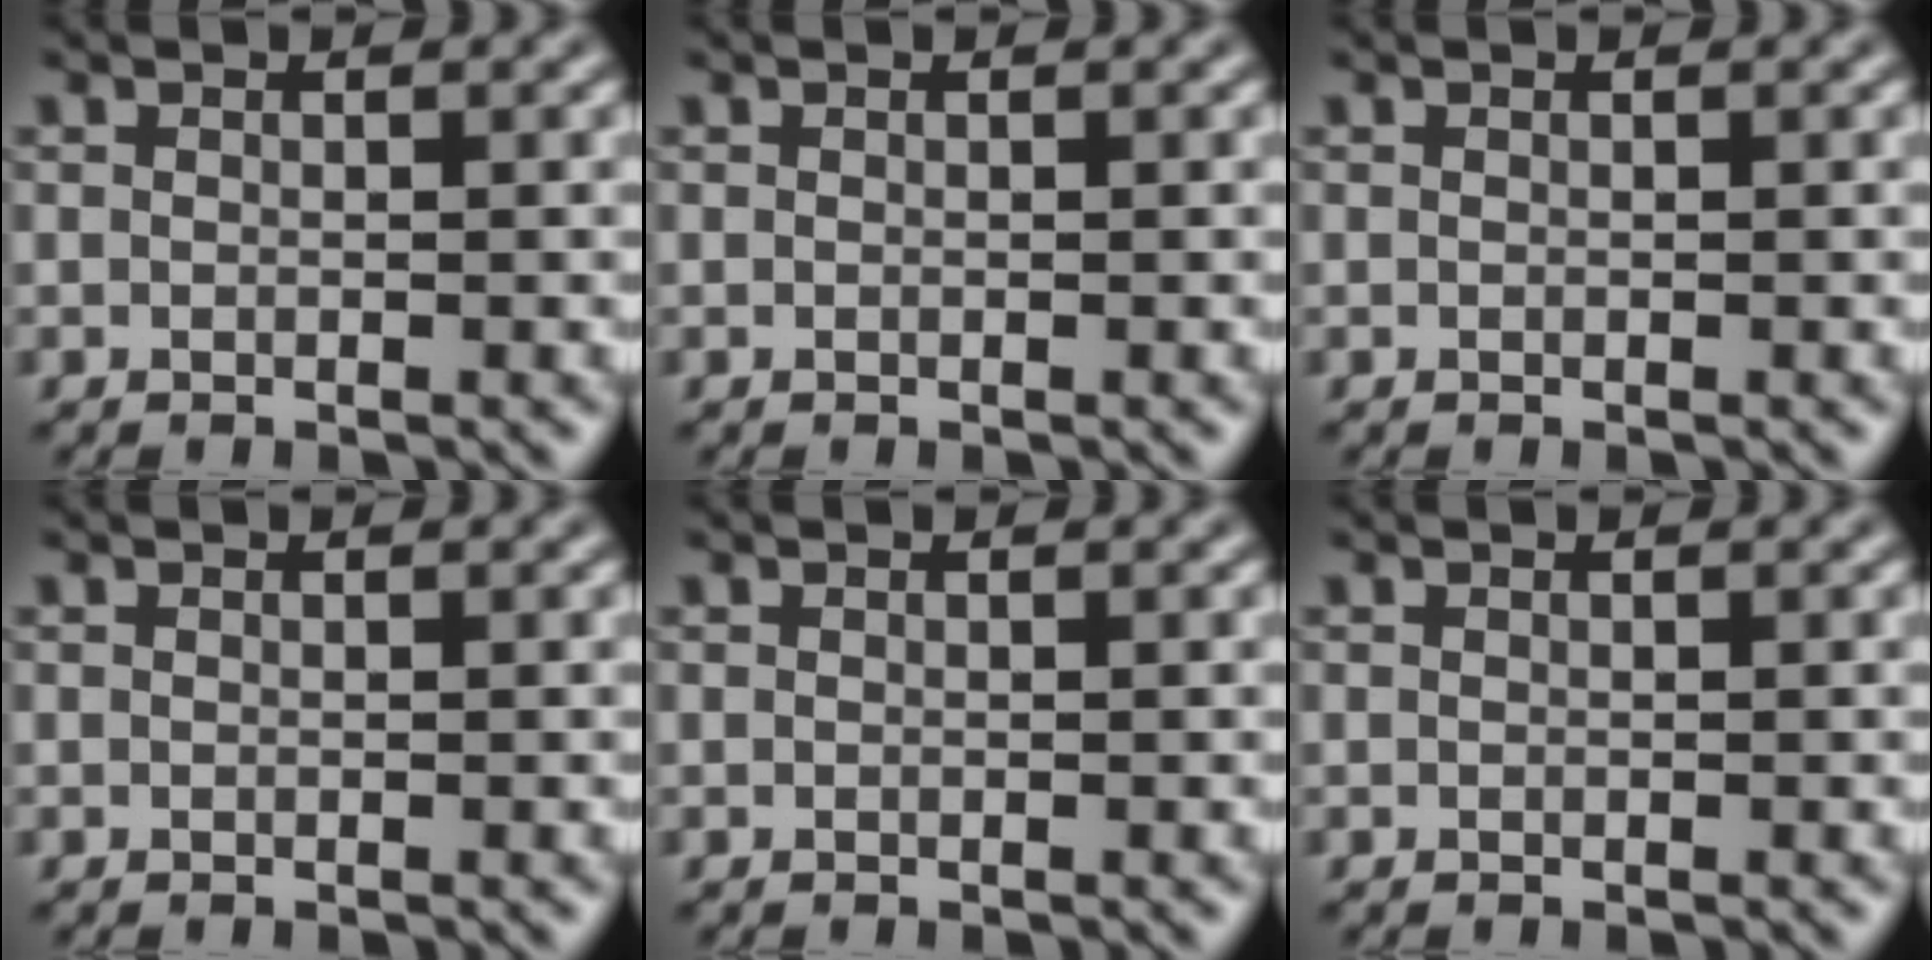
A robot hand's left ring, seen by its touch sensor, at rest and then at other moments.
{"total": 0.0}
{"total": 0.0}
{"total": 0.0}
{"total": 0.0}
{"total": 0.0}